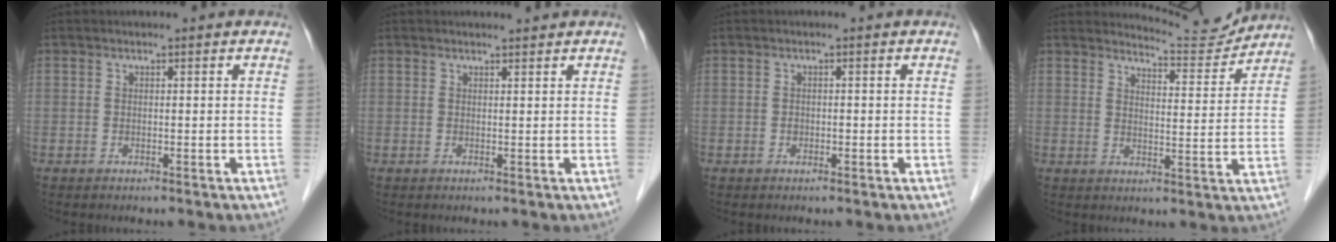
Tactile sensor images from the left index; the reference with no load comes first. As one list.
[{"total": 0.8, "force": [0.8, 0.0, -0.1], "torque": [-0.005, -0.004, 0.012]}, {"total": 0.6, "force": [-0.3, 0.5, 0.3], "torque": [-0.004, 0.003, -0.005]}, {"total": 6.6, "force": [6.5, -0.1, -1.0], "torque": [0.002, -0.018, 0.086]}]